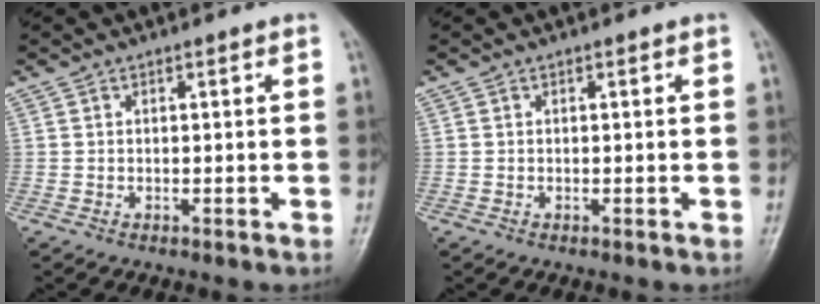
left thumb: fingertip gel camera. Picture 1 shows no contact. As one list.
[{"total": 0.0}]